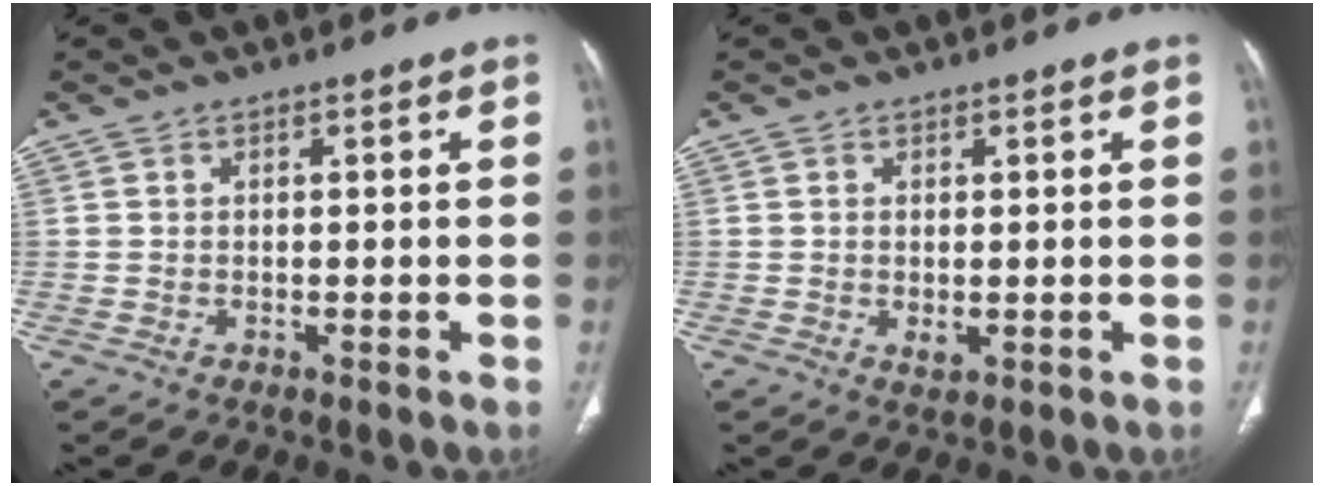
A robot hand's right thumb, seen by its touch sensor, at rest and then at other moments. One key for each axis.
{"total": 1.8, "fx": -0.1, "fy": 1.0, "fz": 1.5, "tx": -0.027, "ty": -0.006, "tz": 0.001}